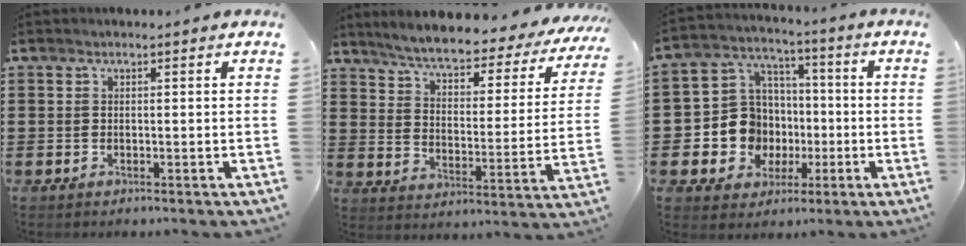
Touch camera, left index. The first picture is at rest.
{"total": 5.2, "force": [4.8, 0.4, 2.0], "torque": [-0.065, -0.035, 0.076]}
{"total": 10.0, "force": [-1.0, 9.5, 2.7], "torque": [-0.110, 0.003, -0.011]}